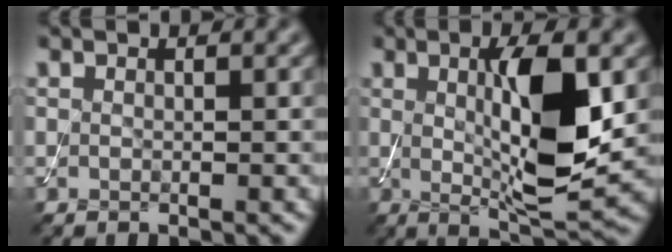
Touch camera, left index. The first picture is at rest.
{"total": 8.6, "force": [0.8, 2.2, 8.3], "torque": [-0.130, -0.012, 0.019]}